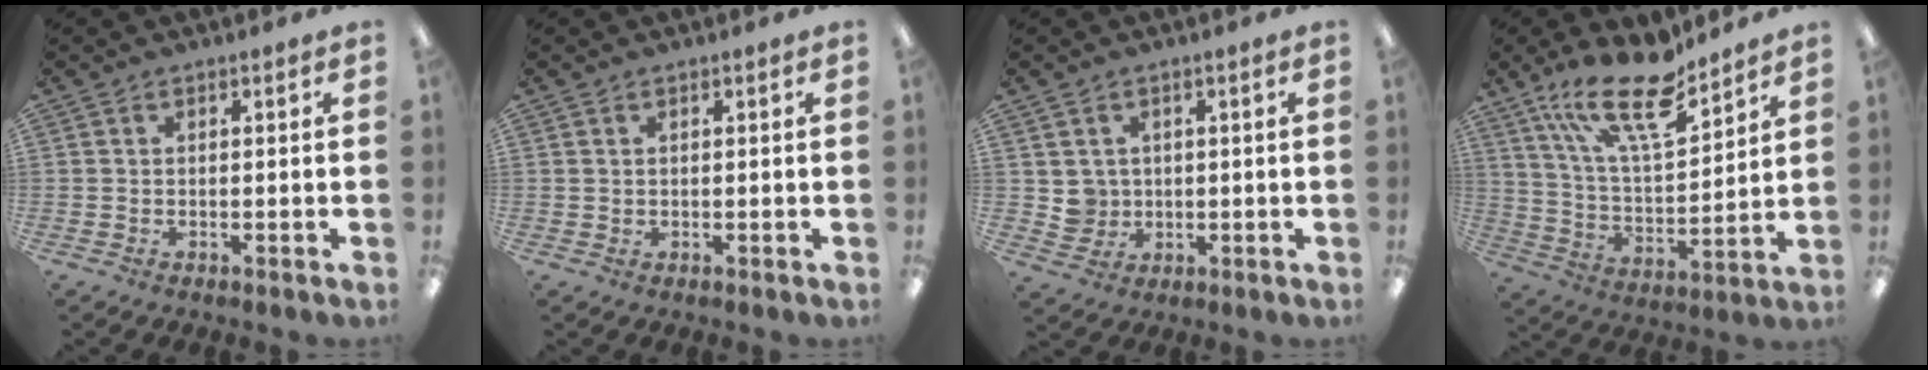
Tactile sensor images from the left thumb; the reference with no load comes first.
{"total": 0.7, "force": [0.6, 0.3, 0.1], "torque": [-0.003, 0.000, 0.012]}
{"total": 4.1, "force": [1.8, 3.7, -0.1], "torque": [-0.006, -0.004, 0.034]}
{"total": 19.6, "force": [13.8, 6.6, 12.3], "torque": [-0.223, -0.073, 0.238]}